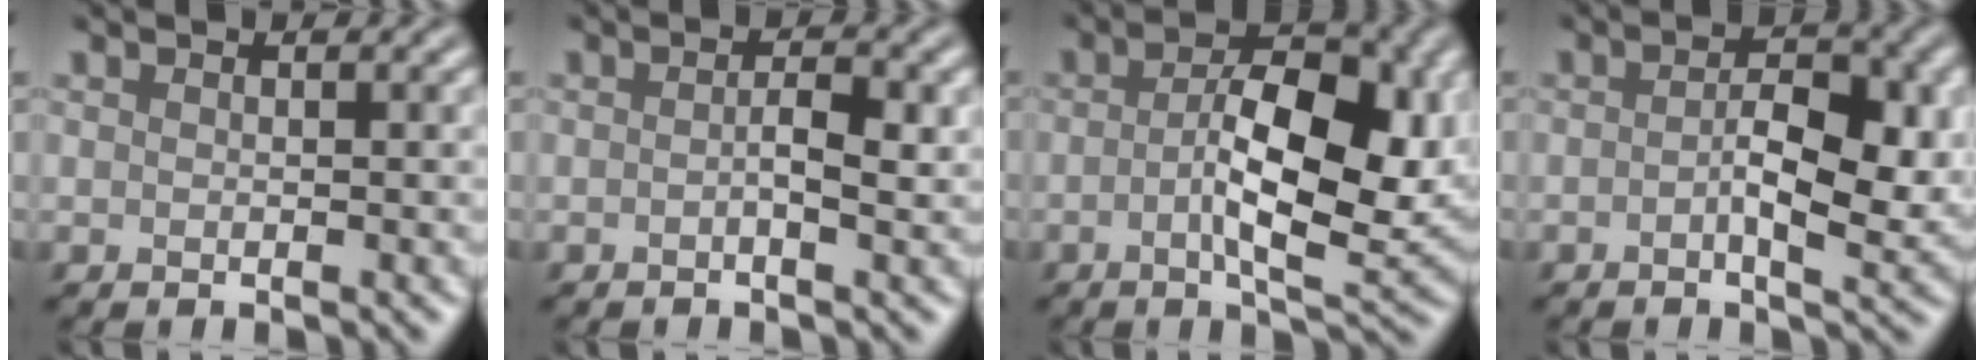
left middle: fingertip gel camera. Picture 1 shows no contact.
{"total": 2.0, "force": [-0.3, 0.5, 1.9], "torque": [-0.034, 0.000, -0.007]}
{"total": 9.1, "force": [-0.5, 3.7, 8.3], "torque": [-0.129, 0.000, -0.012]}
{"total": 5.3, "force": [-0.3, 2.3, 4.8], "torque": [-0.078, -0.005, -0.008]}